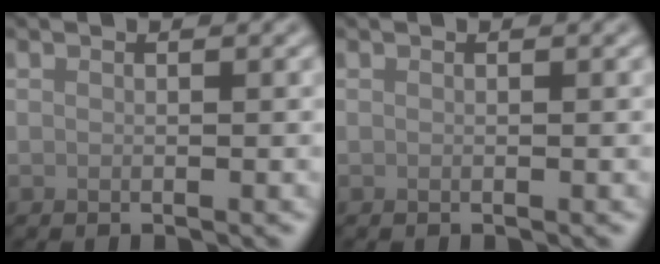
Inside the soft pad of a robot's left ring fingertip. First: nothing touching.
{"total": 0.0}